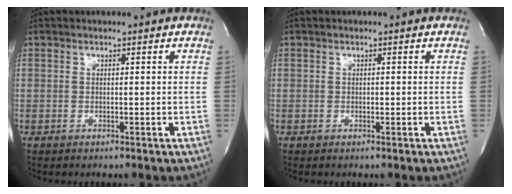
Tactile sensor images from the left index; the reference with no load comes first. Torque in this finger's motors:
{"motor_torque": [-0.31, 0.25, -0.09, -0.01]}